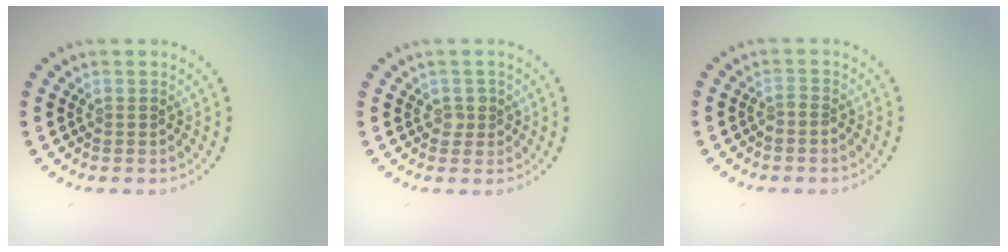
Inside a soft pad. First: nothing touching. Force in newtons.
{"total": 1.0, "press": 1.0, "slide": 0.3}
{"total": 0.7, "press": 0.3, "slide": 0.6}